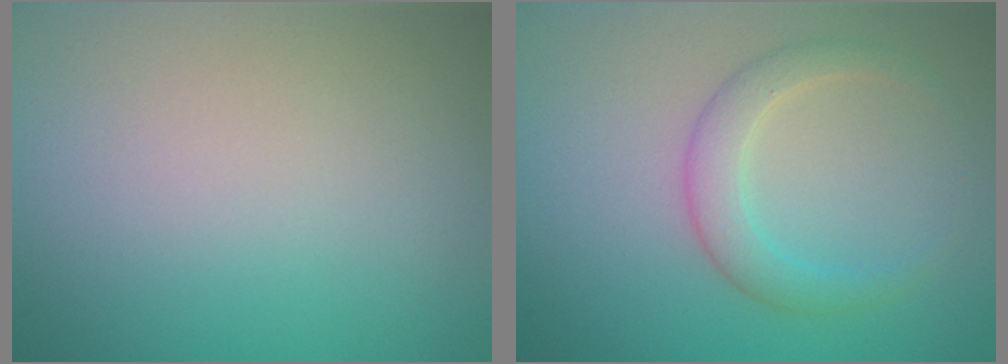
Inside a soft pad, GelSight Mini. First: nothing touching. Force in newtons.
{"total": 2.6, "press": 2.6, "slide": 0.1}